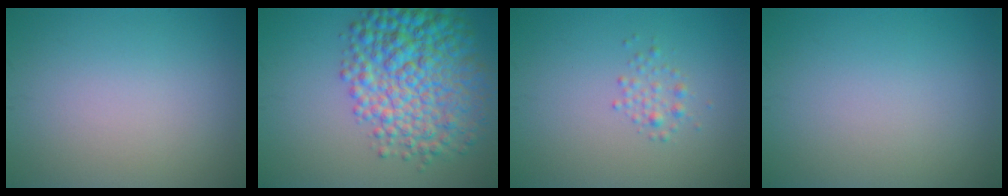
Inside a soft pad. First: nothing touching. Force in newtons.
{"total": 9.4, "press": 9.4, "slide": 0.2}
{"total": 1.4, "press": 1.4, "slide": 0.1}
{"total": 0.0}